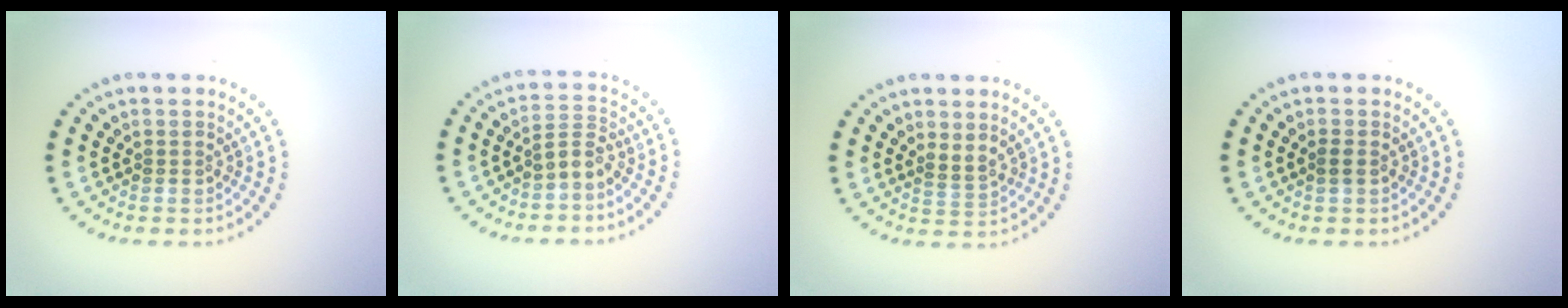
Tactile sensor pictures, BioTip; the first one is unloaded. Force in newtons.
{"total": 2.0, "press": 1.4, "slide": 1.4}
{"total": 1.6, "press": 1.0, "slide": 1.2}
{"total": 0.8, "press": 0.8, "slide": 0.1}